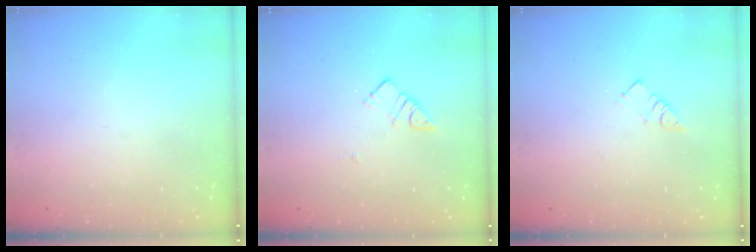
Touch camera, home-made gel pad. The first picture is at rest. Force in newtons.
{"total": 4.4, "press": 4.4, "slide": 0.4}
{"total": 2.9, "press": 2.9, "slide": 0.2}